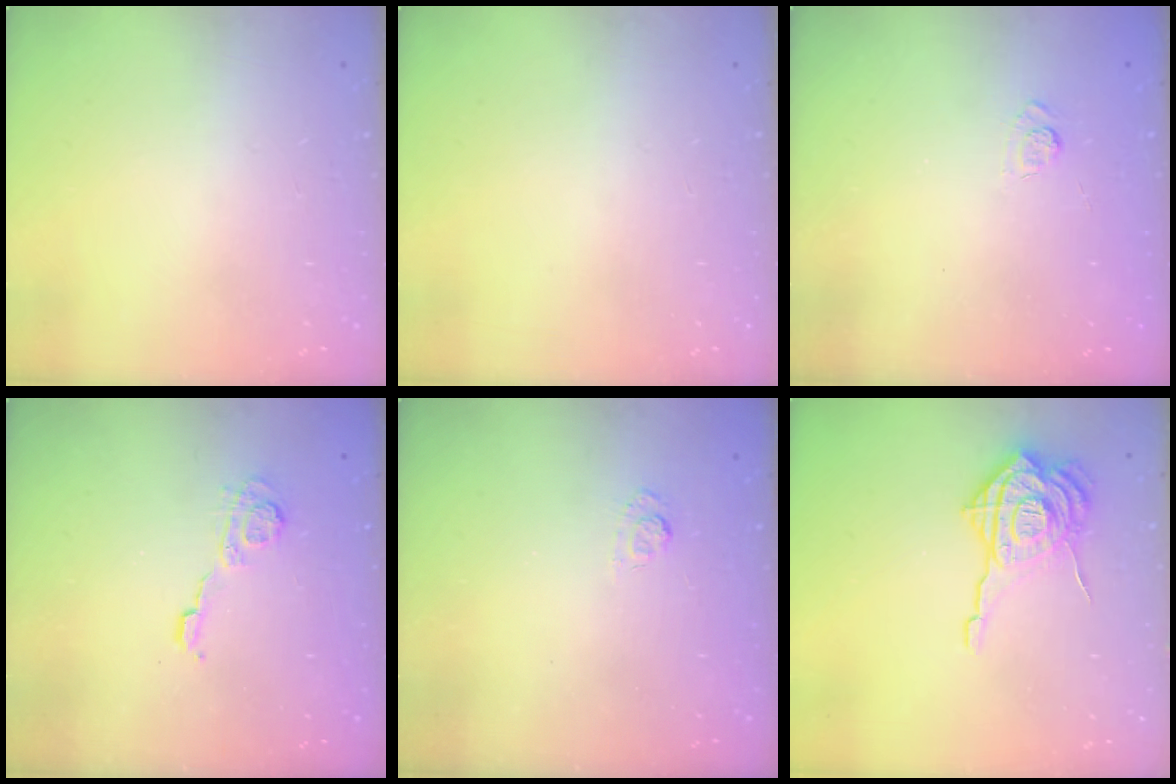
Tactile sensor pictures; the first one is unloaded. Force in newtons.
{"total": 0.0}
{"total": 2.2, "press": 1.8, "slide": 1.3}
{"total": 4.9, "press": 4.9, "slide": 0.3}
{"total": 2.7, "press": 2.3, "slide": 1.5}
{"total": 16.2, "press": 16.1, "slide": 1.7}